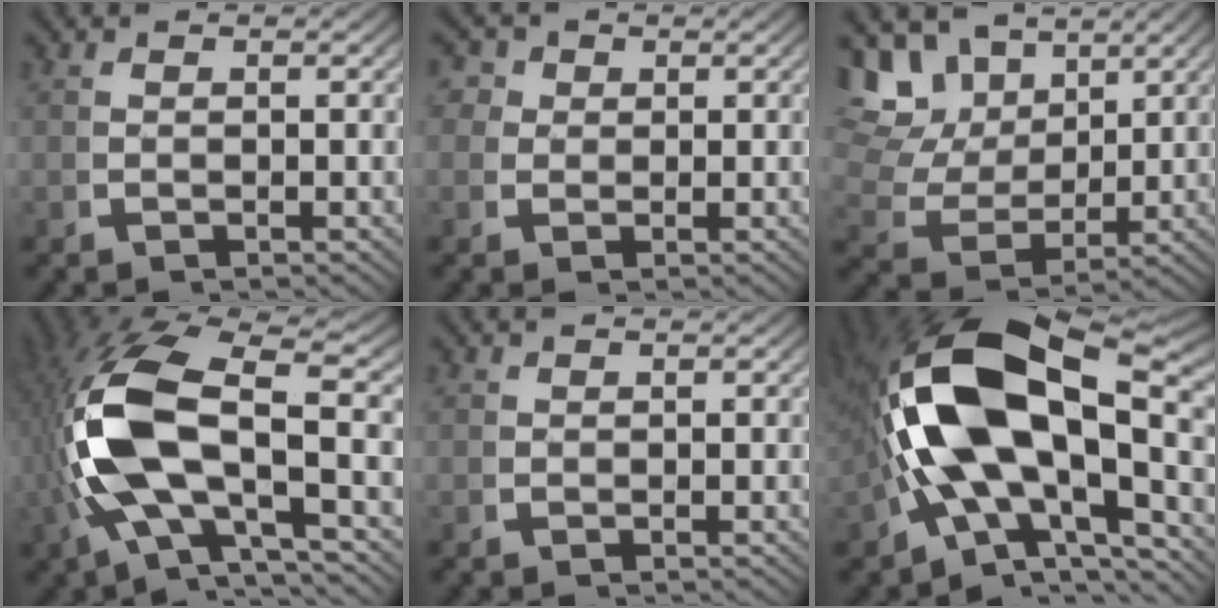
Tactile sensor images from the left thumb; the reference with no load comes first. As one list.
[{"total": 3.3, "force": [1.1, 2.9, 1.1], "torque": [-0.025, -0.006, 0.012]}, {"total": 9.5, "force": [2.7, 7.8, 4.8], "torque": [-0.118, -0.023, 0.045]}, {"total": 13.3, "force": [0.2, 7.1, 11.3], "torque": [-0.254, -0.018, 0.020]}, {"total": 0.0}, {"total": 21.3, "force": [0.2, 13.1, 16.8], "torque": [-0.345, -0.039, 0.020]}]